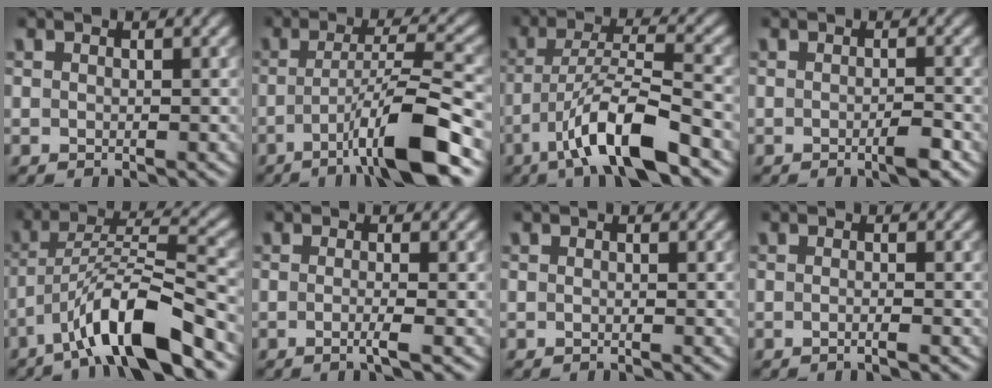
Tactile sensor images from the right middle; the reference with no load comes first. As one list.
[{"total": 8.6, "force": [-3.8, 1.3, 7.6], "torque": [-0.113, 0.014, -0.071]}, {"total": 8.7, "force": [-4.9, 1.8, 7.0], "torque": [-0.118, 0.009, -0.090]}, {"total": 1.9, "force": [-0.8, 0.2, 1.7], "torque": [-0.024, -0.001, -0.013]}, {"total": 9.6, "force": [-5.8, 2.0, 7.4], "torque": [-0.120, 0.015, -0.103]}, {"total": 2.0, "force": [-0.4, 0.5, 1.9], "torque": [-0.027, -0.005, -0.015]}, {"total": 0.0}, {"total": 1.4, "force": [-0.4, 0.4, 1.3], "torque": [-0.013, -0.005, -0.013]}]